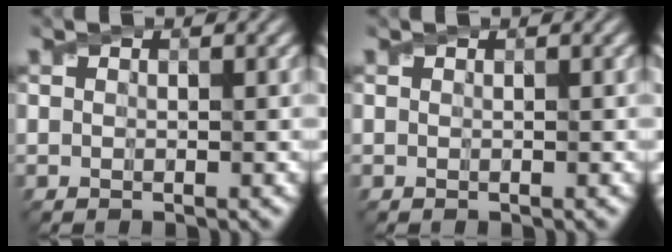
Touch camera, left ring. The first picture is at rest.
{"total": 0.0}